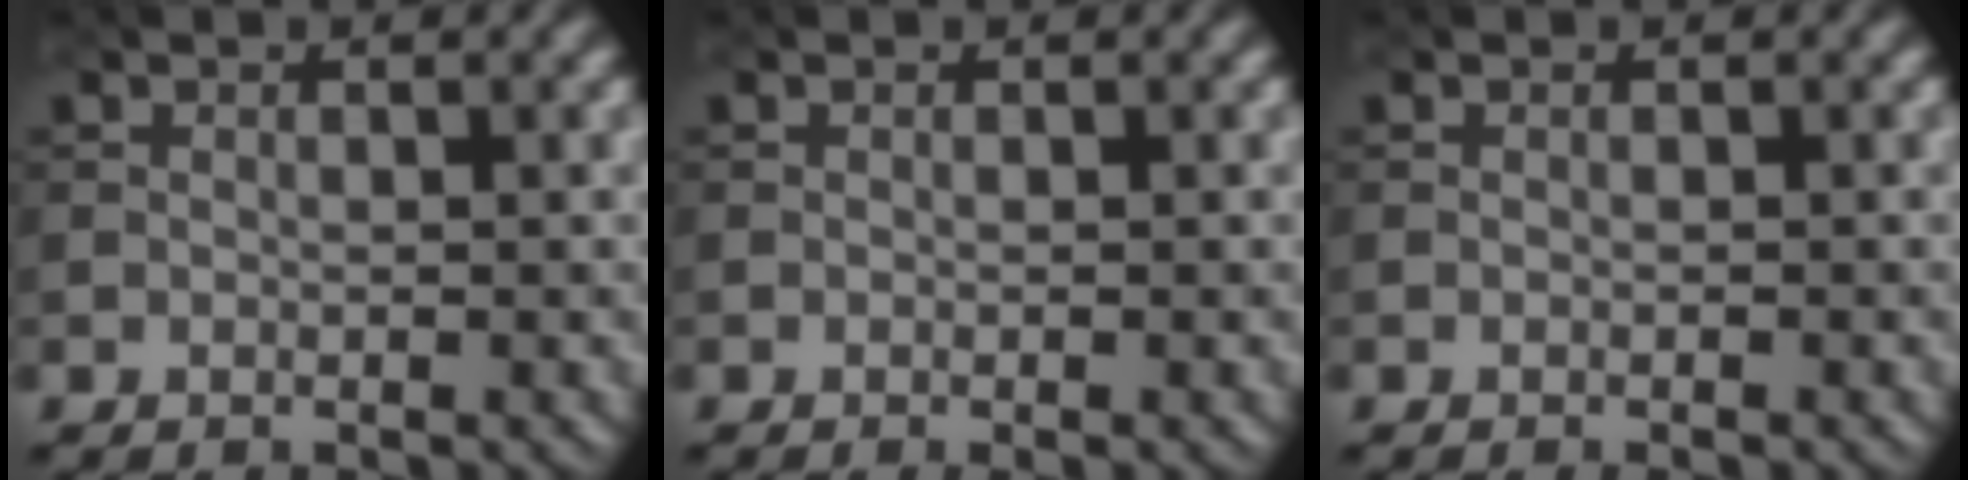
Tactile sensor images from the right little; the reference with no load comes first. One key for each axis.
{"total": 1.3, "fx": -0.4, "fy": 0.4, "fz": 1.2, "tx": -0.020, "ty": -0.003, "tz": -0.009}
{"total": 0.9, "fx": -0.6, "fy": 0.2, "fz": 0.7, "tx": -0.010, "ty": -0.004, "tz": -0.010}